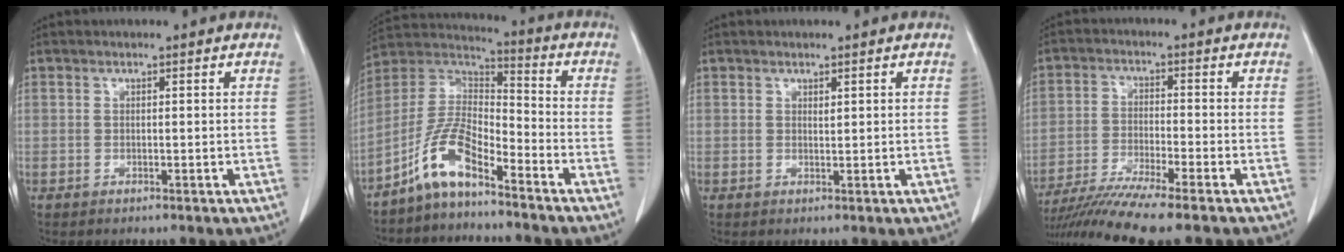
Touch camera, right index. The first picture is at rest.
{"total": 9.6, "force": [-6.7, 2.6, 6.4], "torque": [-0.144, 0.020, -0.133]}
{"total": 0.6, "force": [0.3, 0.2, 0.5], "torque": [-0.009, -0.004, 0.008]}
{"total": 10.7, "force": [-8.9, -1.0, 5.9], "torque": [-0.094, -0.029, -0.150]}